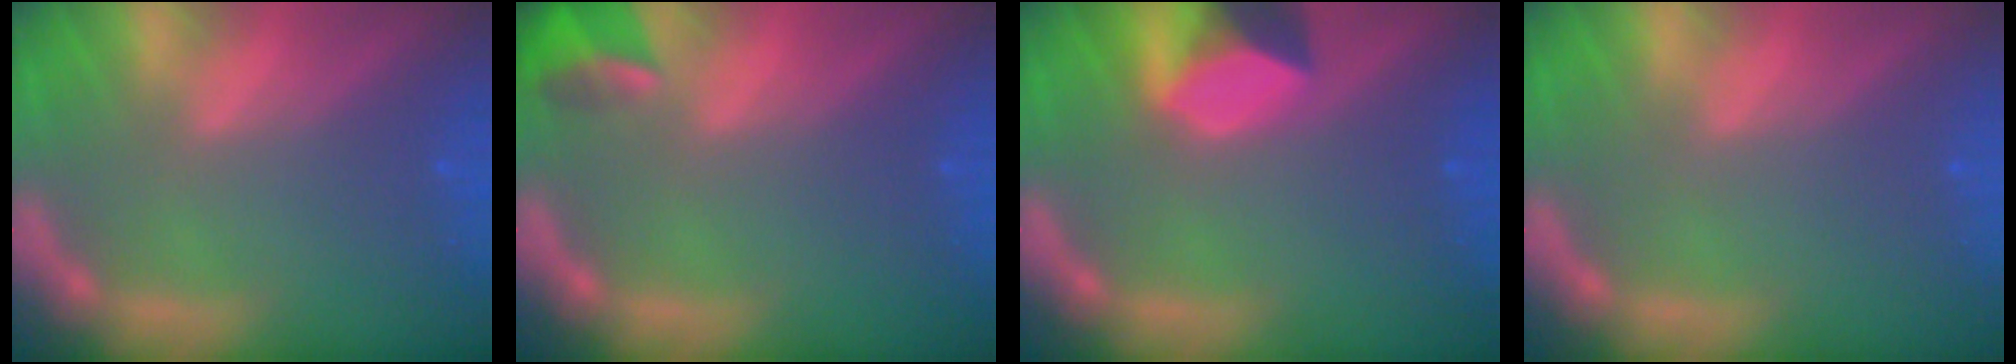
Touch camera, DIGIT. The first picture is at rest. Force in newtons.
{"total": 2.9}
{"total": 4.9}
{"total": 0.0}